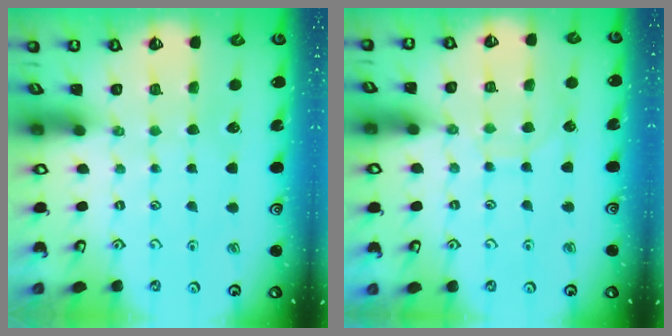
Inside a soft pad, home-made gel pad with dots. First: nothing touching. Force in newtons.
{"total": 6.8, "press": 6.8, "slide": 0.1}